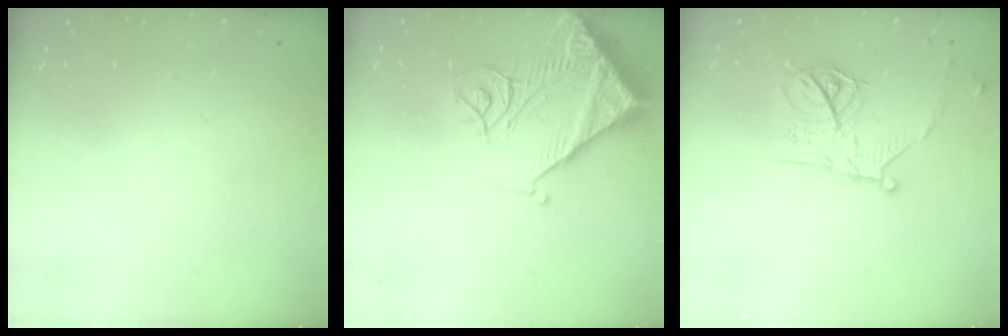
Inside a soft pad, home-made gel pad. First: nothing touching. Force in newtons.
{"total": 16.6, "press": 16.5, "slide": 1.7}
{"total": 16.4, "press": 16.4, "slide": 0.9}